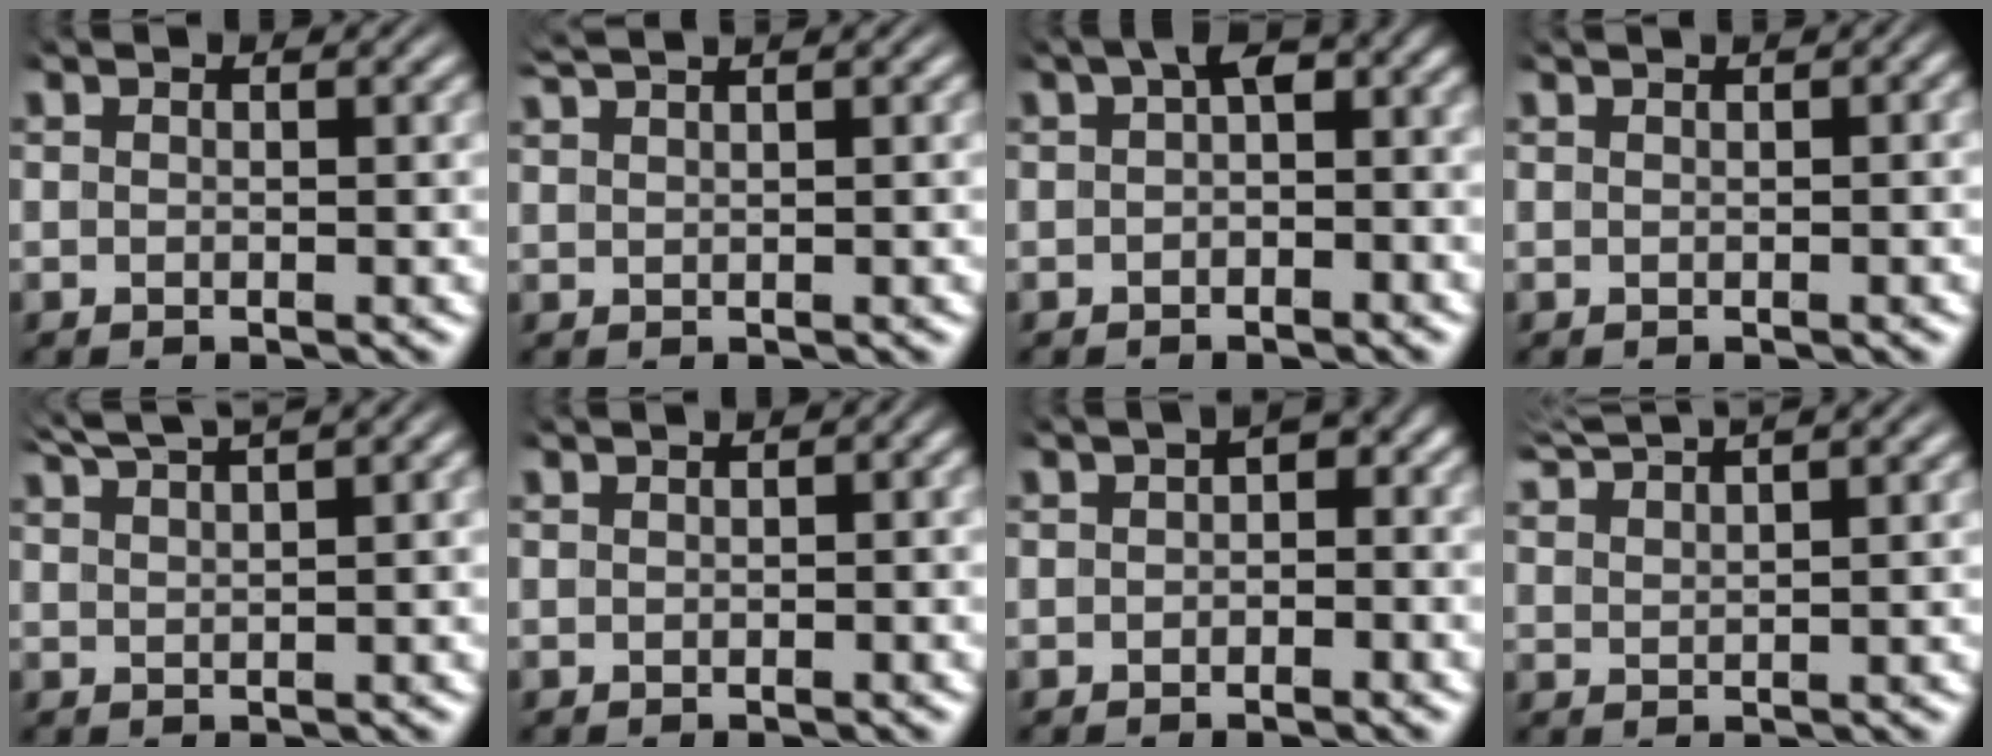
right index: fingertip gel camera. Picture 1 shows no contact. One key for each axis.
{"total": 2.4, "fx": 2.2, "fy": -0.4, "fz": 0.9, "tx": -0.008, "ty": 0.007, "tz": 0.042}
{"total": 3.1, "fx": 0.3, "fy": 1.6, "fz": 2.7, "tx": -0.030, "ty": 0.002, "tz": 0.006}
{"total": 0.7, "fx": 0.4, "fy": 0.0, "fz": 0.5, "tx": 0.002, "ty": 0.001, "tz": 0.006}
{"total": 4.5, "fx": 3.9, "fy": 0.3, "fz": 2.2, "tx": -0.034, "ty": 0.006, "tz": 0.068}
{"total": 0.8, "fx": -0.2, "fy": 0.3, "fz": 0.7, "tx": -0.008, "ty": 0.003, "tz": -0.004}
{"total": 1.6, "fx": -0.3, "fy": 1.1, "fz": 1.1, "tx": -0.003, "ty": 0.004, "tz": -0.008}
{"total": 4.1, "fx": 3.9, "fy": 0.0, "fz": 1.3, "tx": -0.026, "ty": 0.006, "tz": 0.073}